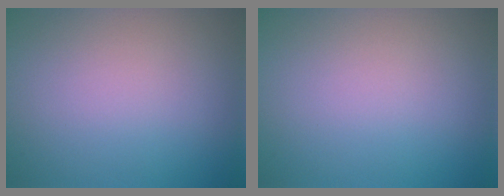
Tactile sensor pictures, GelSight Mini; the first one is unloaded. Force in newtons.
{"total": 0.0}